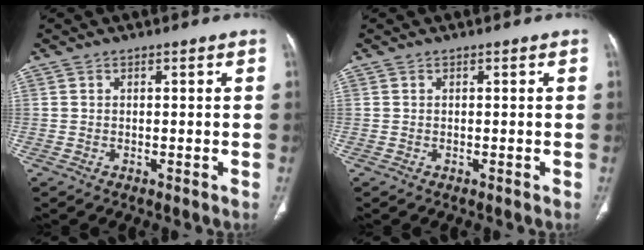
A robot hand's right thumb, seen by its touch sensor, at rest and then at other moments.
{"total": 0.0}